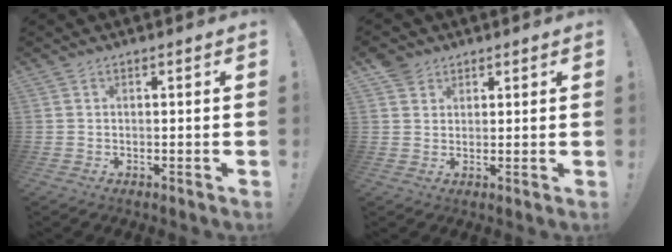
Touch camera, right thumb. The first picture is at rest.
{"total": 3.7, "force": [2.6, 2.6, 0.6], "torque": [-0.006, -0.012, 0.048]}